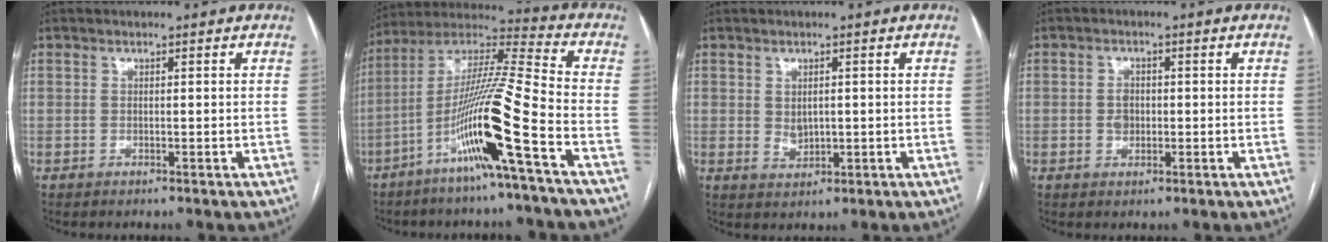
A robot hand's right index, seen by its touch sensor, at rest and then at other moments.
{"total": 16.1, "force": [-7.1, -1.4, 14.4], "torque": [-0.280, -0.009, -0.138]}
{"total": 2.5, "force": [0.4, 1.7, 1.7], "torque": [-0.032, -0.004, 0.014]}
{"total": 2.4, "force": [-0.2, 1.9, 1.4], "torque": [-0.023, 0.004, -0.001]}